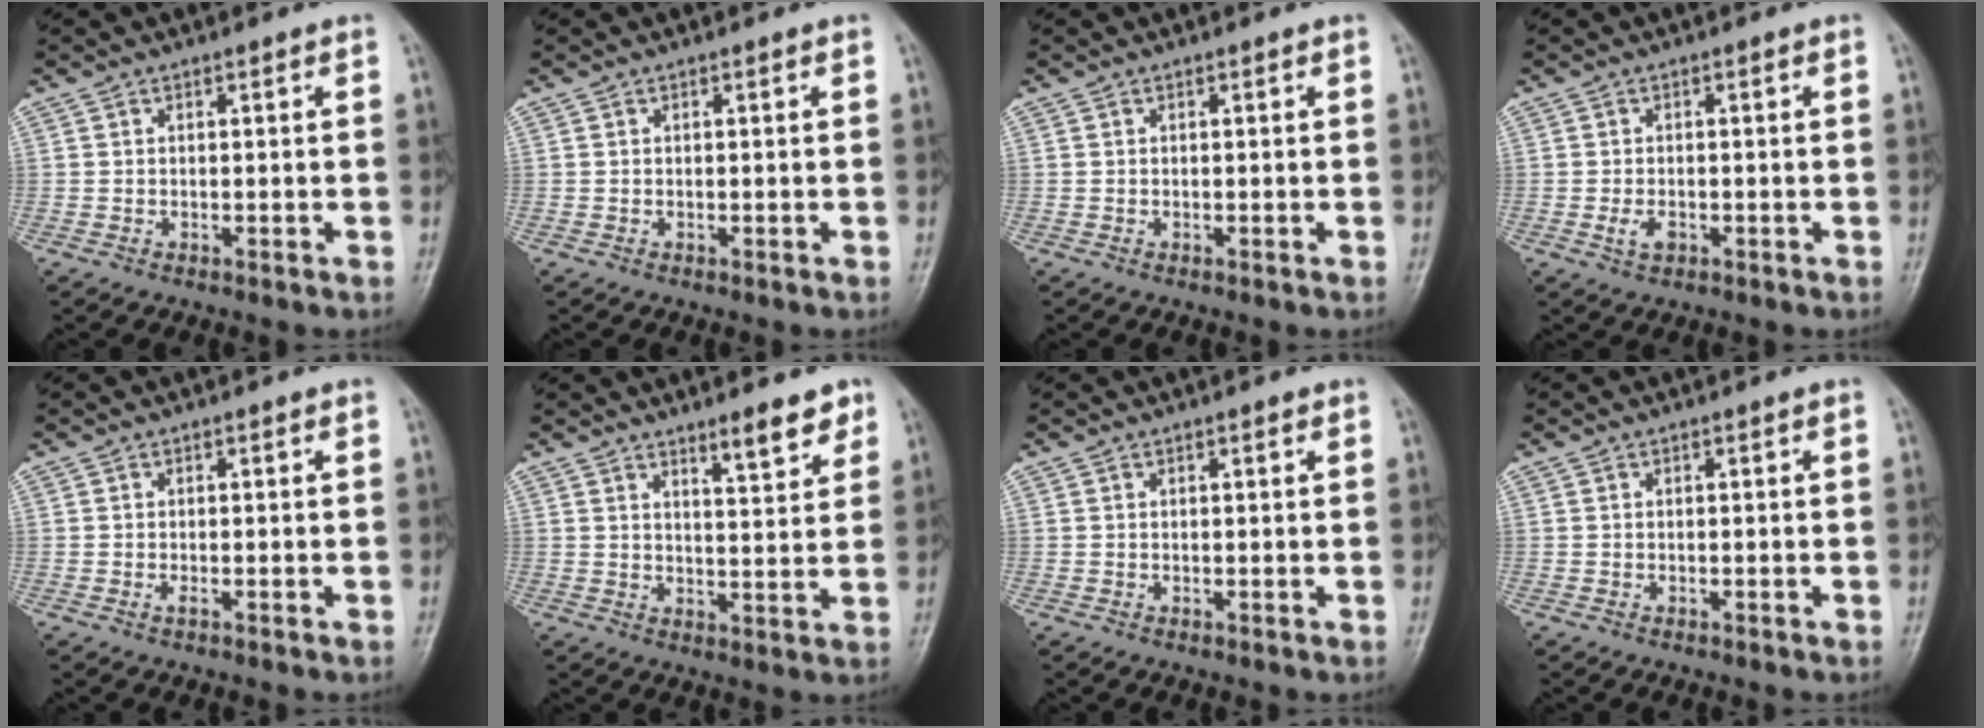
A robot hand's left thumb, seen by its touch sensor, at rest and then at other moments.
{"total": 0.0}
{"total": 0.0}
{"total": 2.3, "force": [-0.8, 1.4, 1.7], "torque": [-0.033, -0.001, -0.014]}
{"total": 0.7, "force": [-0.1, 0.2, 0.7], "torque": [-0.010, -0.001, -0.002]}
{"total": 6.6, "force": [4.7, 1.5, 4.3], "torque": [-0.048, -0.034, 0.068]}
{"total": 0.7, "force": [0.4, 0.2, 0.5], "torque": [-0.008, 0.000, 0.004]}
{"total": 0.0}